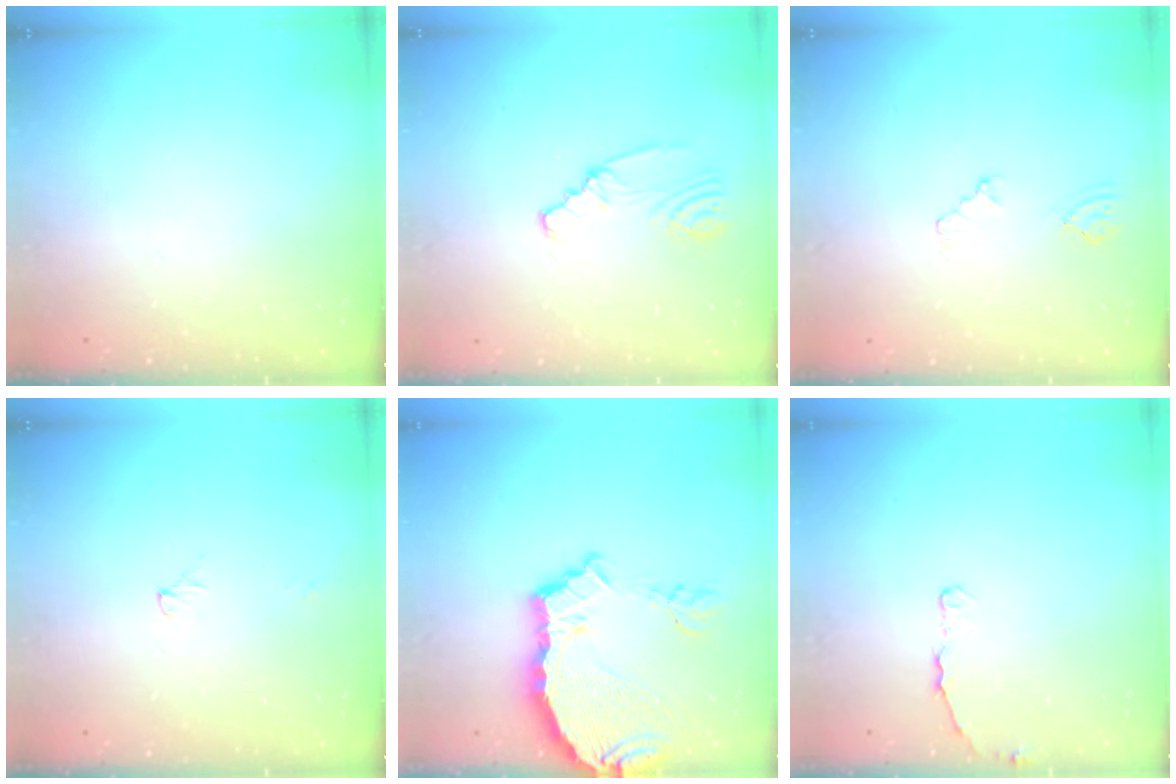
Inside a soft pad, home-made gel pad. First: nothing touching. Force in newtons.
{"total": 2.4, "press": 2.4, "slide": 0.3}
{"total": 2.3, "press": 2.3, "slide": 0.4}
{"total": 6.1, "press": 5.5, "slide": 2.6}
{"total": 12.6, "press": 12.5, "slide": 1.7}
{"total": 2.3, "press": 2.3, "slide": 0.4}